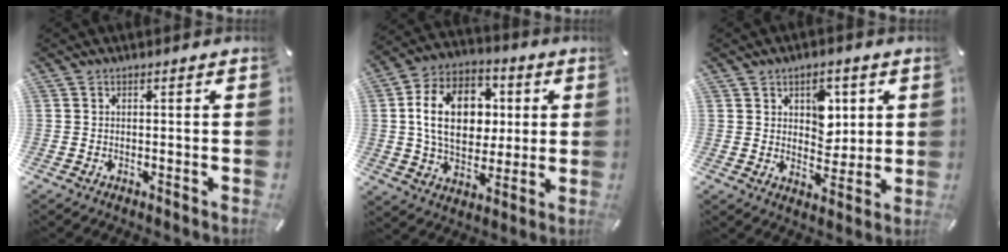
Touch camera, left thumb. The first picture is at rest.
{"total": 17.9, "force": [2.2, 12.8, 12.3], "torque": [-0.223, 0.016, 0.037]}
{"total": 7.4, "force": [2.8, 5.8, 3.8], "torque": [-0.037, -0.006, 0.041]}